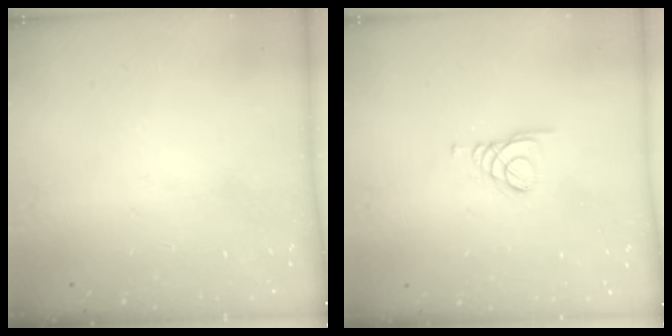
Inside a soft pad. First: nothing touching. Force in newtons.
{"total": 1.6, "press": 1.6, "slide": 0.0}